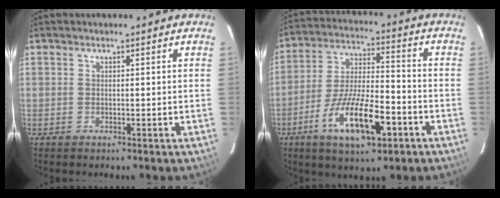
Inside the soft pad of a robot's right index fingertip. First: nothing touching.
{"total": 15.6, "force": [-7.3, 5.1, 12.8], "torque": [-0.249, -0.008, -0.123]}